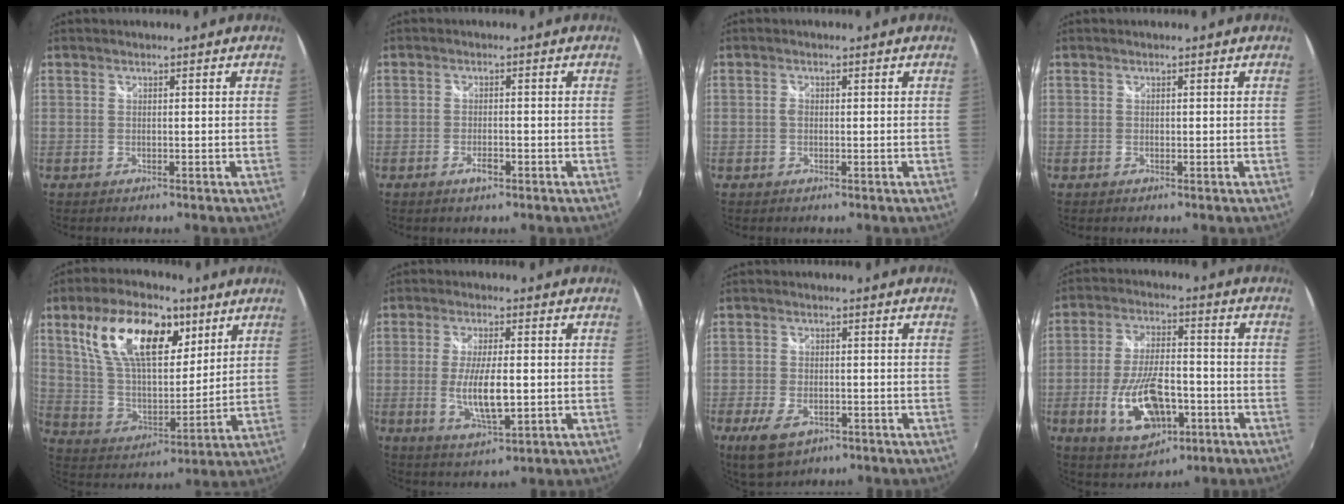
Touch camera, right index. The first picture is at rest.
{"total": 2.3, "force": [-1.4, 0.8, 1.6], "torque": [-0.035, -0.003, -0.026]}
{"total": 1.0, "force": [-0.1, 0.8, 0.6], "torque": [-0.010, 0.002, -0.004]}
{"total": 0.0}
{"total": 20.2, "force": [9.8, 10.2, 14.3], "torque": [-0.273, 0.023, 0.181]}
{"total": 8.7, "force": [-1.1, 2.5, 8.2], "torque": [-0.158, -0.014, -0.016]}
{"total": 7.7, "force": [-4.0, 4.2, 5.0], "torque": [-0.119, -0.018, -0.066]}
{"total": 13.7, "force": [-4.9, 6.2, 11.2], "torque": [-0.232, -0.009, -0.075]}